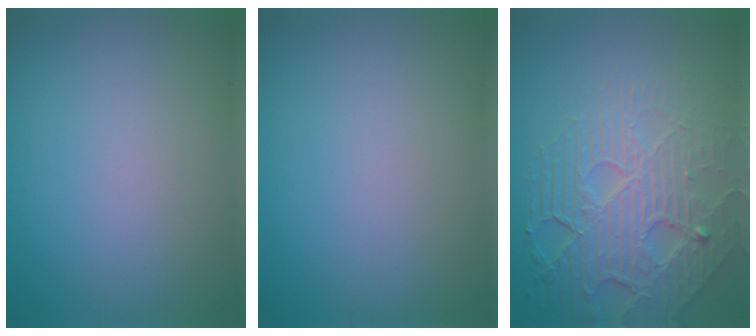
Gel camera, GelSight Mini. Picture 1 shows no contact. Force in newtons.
{"total": 0.0}
{"total": 8.4, "press": 5.7, "slide": 6.1}